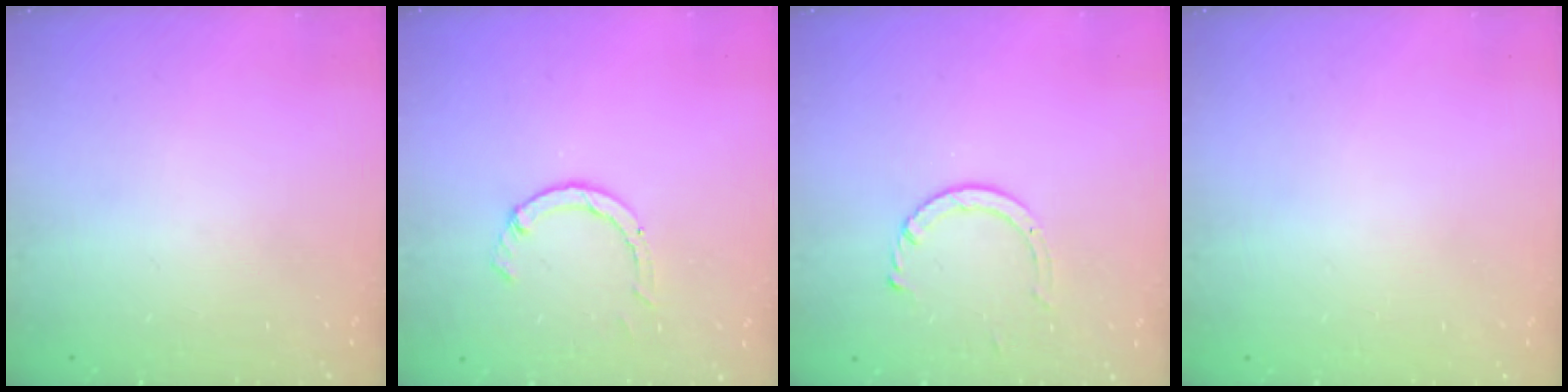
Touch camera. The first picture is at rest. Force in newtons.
{"total": 2.3, "press": 2.3, "slide": 0.3}
{"total": 3.3, "press": 3.3, "slide": 0.4}
{"total": 2.6, "press": 2.6, "slide": 0.2}